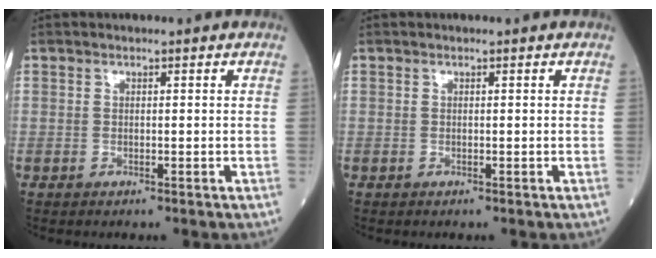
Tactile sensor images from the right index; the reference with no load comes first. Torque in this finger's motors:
{"motor_torque": [0.18, 0.03, -0.02, -0.01]}